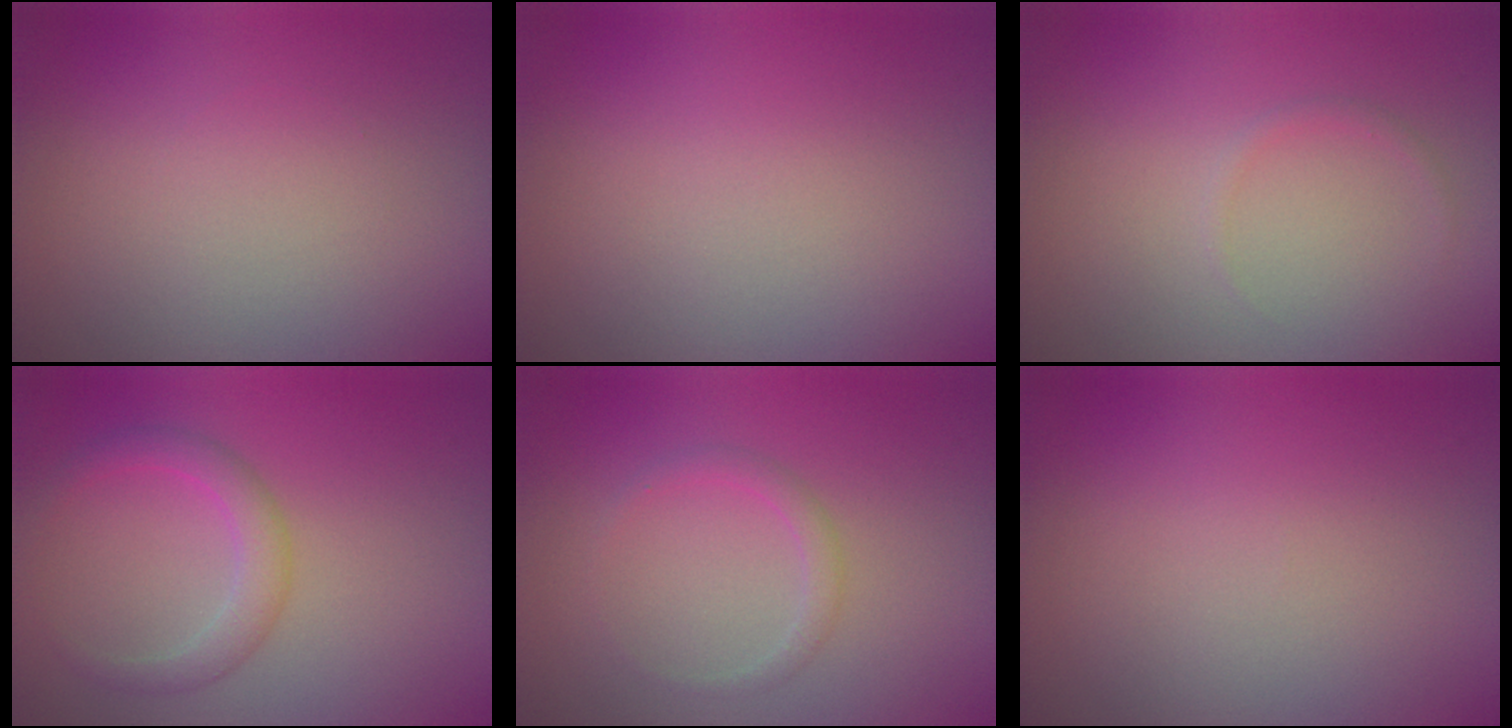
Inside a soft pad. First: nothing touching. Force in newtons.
{"total": 0.0}
{"total": 0.7, "press": 0.7, "slide": 0.1}
{"total": 2.4, "press": 2.4, "slide": 0.1}
{"total": 1.3, "press": 1.3, "slide": 0.0}
{"total": 0.0}